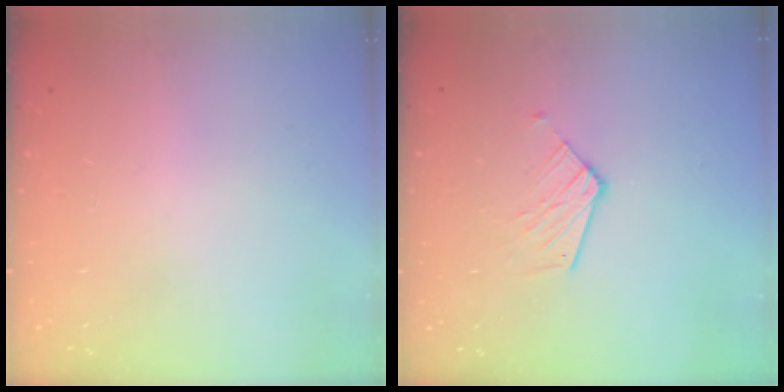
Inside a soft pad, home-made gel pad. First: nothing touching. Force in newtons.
{"total": 7.7, "press": 7.6, "slide": 0.5}